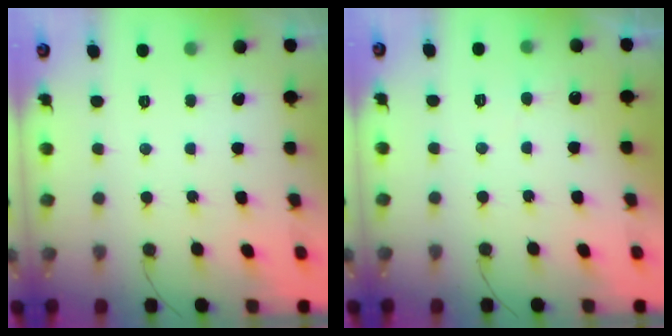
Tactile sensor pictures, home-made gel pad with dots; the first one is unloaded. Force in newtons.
{"total": 4.1, "press": 4.1, "slide": 0.4}